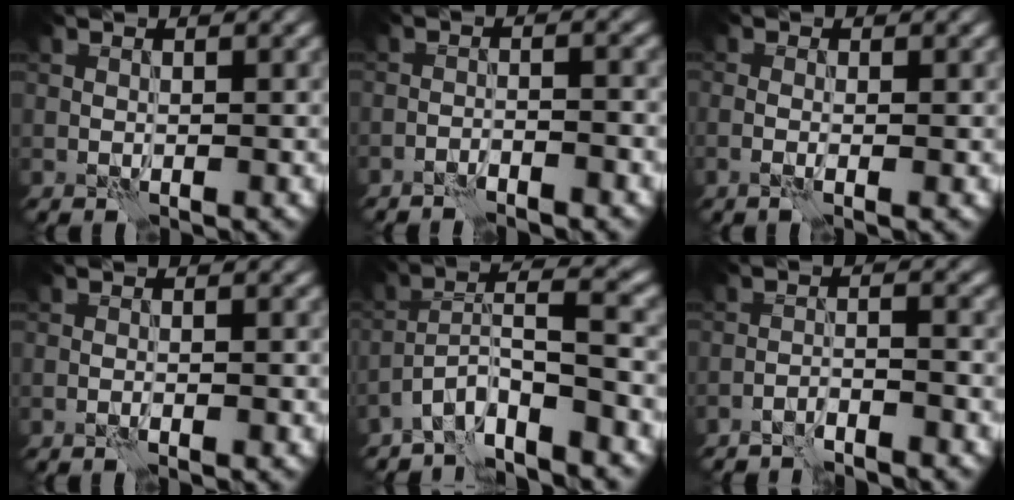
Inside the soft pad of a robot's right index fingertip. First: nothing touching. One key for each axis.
{"total": 2.4, "fx": -2.0, "fy": 0.2, "fz": 1.3, "tx": -0.025, "ty": 0.011, "tz": -0.041}
{"total": 1.4, "fx": -0.4, "fy": 0.4, "fz": 1.3, "tx": -0.027, "ty": -0.004, "tz": -0.013}
{"total": 1.6, "fx": -0.9, "fy": 0.3, "fz": 1.3, "tx": -0.017, "ty": 0.010, "tz": -0.018}
{"total": 6.2, "fx": -4.6, "fy": 1.1, "fz": 4.0, "tx": -0.061, "ty": 0.011, "tz": -0.090}
{"total": 2.7, "fx": -2.5, "fy": 0.1, "fz": 1.1, "tx": -0.017, "ty": 0.006, "tz": -0.048}